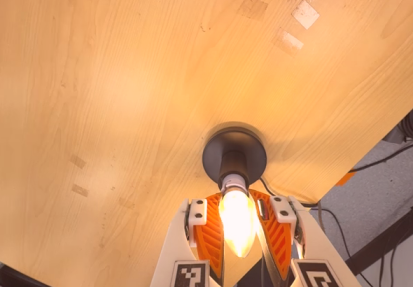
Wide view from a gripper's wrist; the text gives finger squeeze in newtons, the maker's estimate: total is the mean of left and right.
{"total": 25.7, "left": 24.0, "right": 27.4}